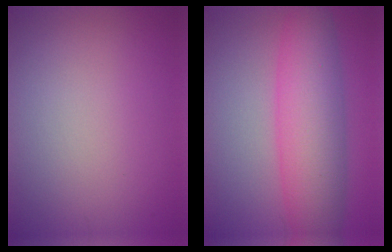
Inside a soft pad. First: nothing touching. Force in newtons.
{"total": 8.2, "press": 8.2, "slide": 0.2}